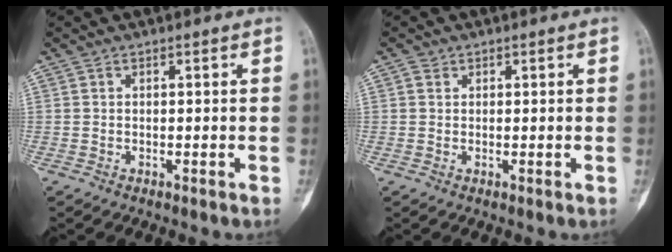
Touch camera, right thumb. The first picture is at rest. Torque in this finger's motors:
{"motor_torque": [-0.60, -0.09, 0.09, -0.07, -0.03]}